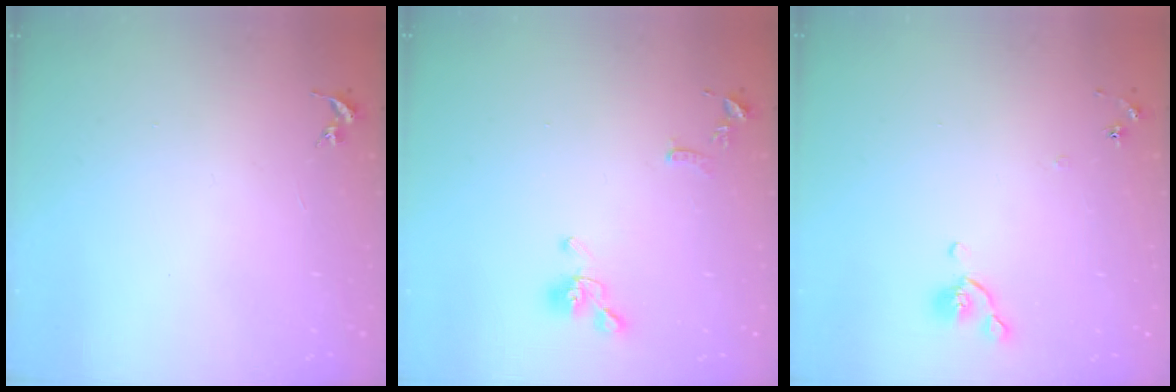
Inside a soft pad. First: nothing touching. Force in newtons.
{"total": 10.1, "press": 10.1, "slide": 1.2}
{"total": 5.4, "press": 5.3, "slide": 1.1}